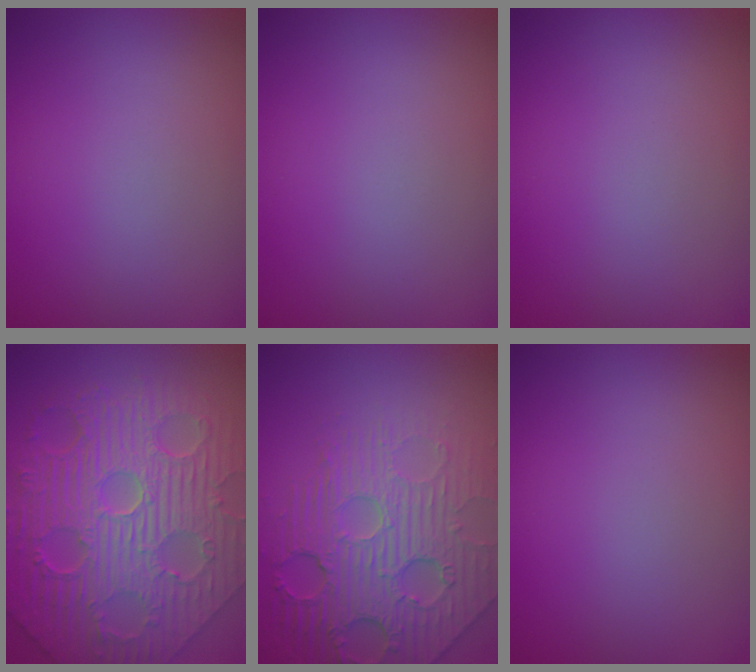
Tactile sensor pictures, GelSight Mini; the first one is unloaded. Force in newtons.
{"total": 0.0}
{"total": 0.0}
{"total": 12.4, "press": 8.2, "slide": 9.3}
{"total": 7.9, "press": 5.6, "slide": 5.5}
{"total": 0.0}